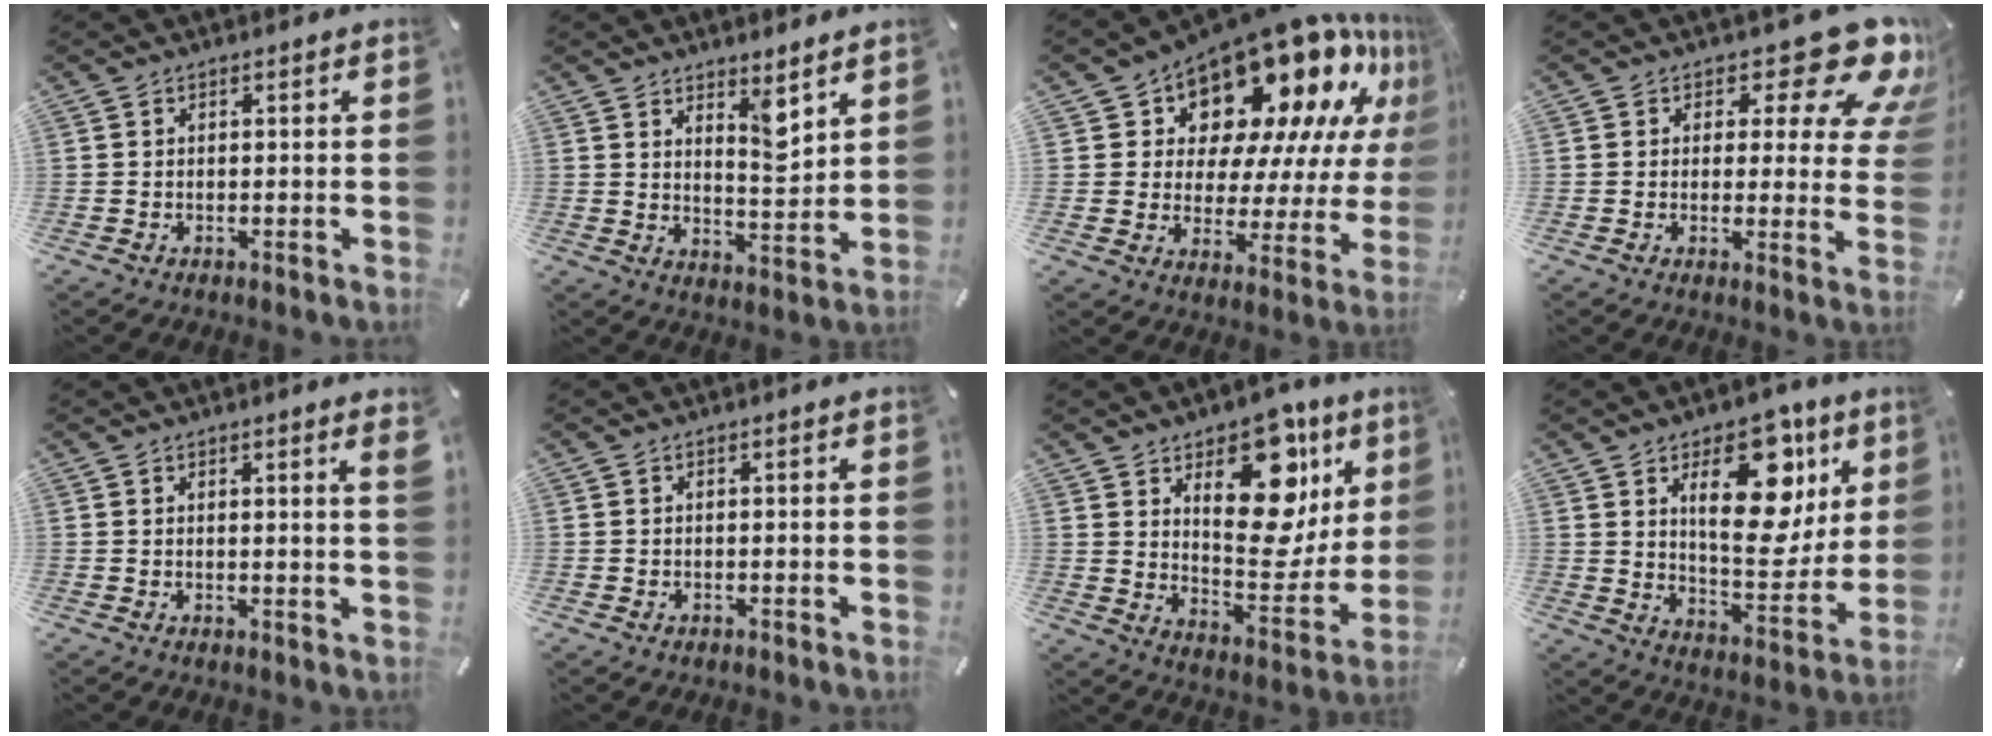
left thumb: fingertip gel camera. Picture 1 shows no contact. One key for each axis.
{"total": 7.4, "fx": 5.0, "fy": 3.1, "fz": 4.5, "tx": -0.049, "ty": -0.039, "tz": 0.081}
{"total": 19.2, "fx": 14.7, "fy": 9.0, "fz": 8.5, "tx": -0.129, "ty": -0.126, "tz": 0.249}
{"total": 14.4, "fx": 8.1, "fy": 6.5, "fz": 10.0, "tx": -0.120, "ty": -0.061, "tz": 0.134}
{"total": 2.3, "fx": 1.0, "fy": 0.0, "fz": 2.0, "tx": -0.032, "ty": -0.004, "tz": 0.015}
{"total": 0.5, "fx": -0.1, "fy": 0.4, "fz": 0.2, "tx": -0.004, "ty": 0.003, "tz": -0.004}
{"total": 18.9, "fx": 10.2, "fy": 10.7, "fz": 11.8, "tx": -0.142, "ty": -0.079, "tz": 0.172}
{"total": 20.4, "fx": 9.6, "fy": 10.7, "fz": 14.5, "tx": -0.187, "ty": -0.050, "tz": 0.155}